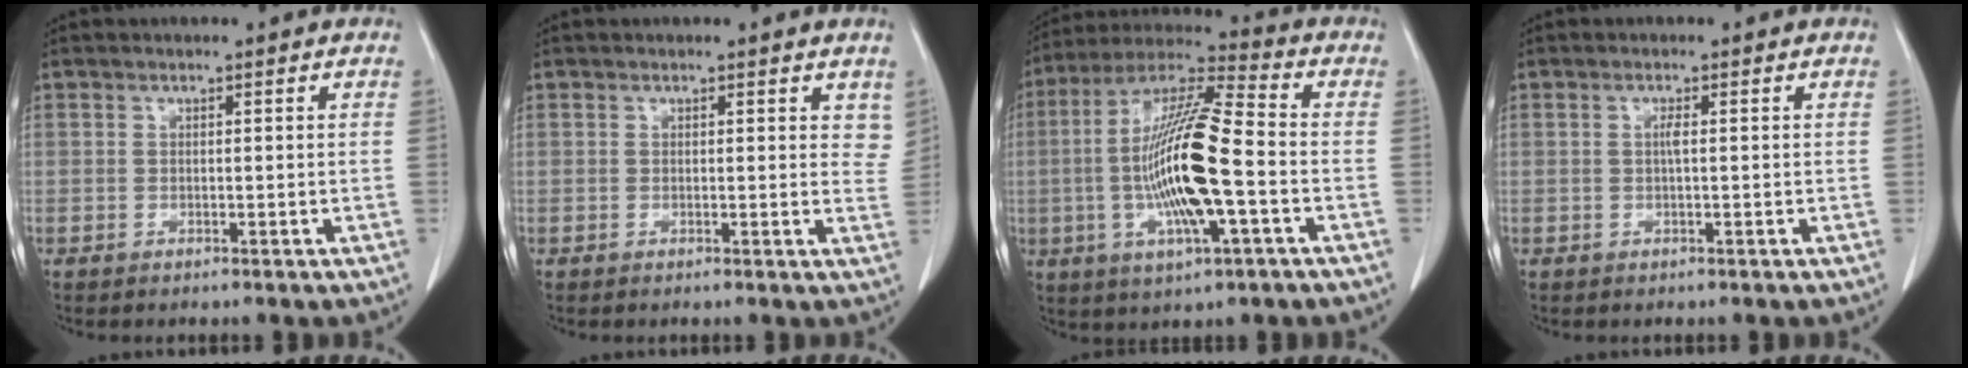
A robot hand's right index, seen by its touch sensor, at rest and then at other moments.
{"total": 3.0, "force": [2.2, 1.6, 1.3], "torque": [0.004, -0.009, 0.012]}
{"total": 17.4, "force": [-2.8, 2.2, 17.1], "torque": [-0.340, 0.001, -0.050]}
{"total": 1.0, "force": [0.1, 0.1, 1.0], "torque": [-0.022, 0.001, 0.000]}